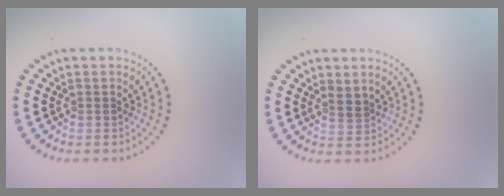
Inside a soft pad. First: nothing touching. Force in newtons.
{"total": 1.0, "press": 0.8, "slide": 0.7}